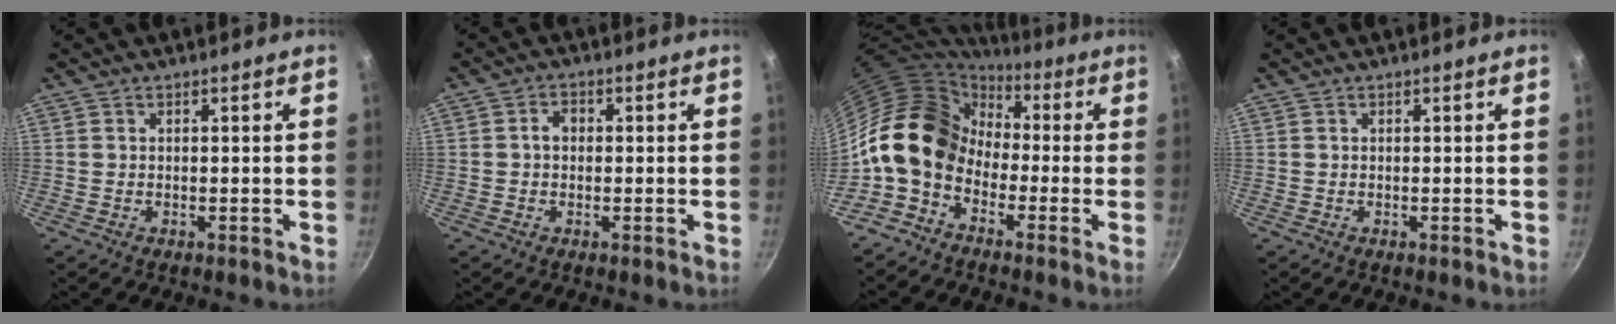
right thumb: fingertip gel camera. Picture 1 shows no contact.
{"total": 2.6, "force": [0.0, 2.0, 1.6], "torque": [-0.017, 0.010, -0.003]}
{"total": 13.9, "force": [-2.0, 10.5, 8.8], "torque": [-0.123, 0.037, -0.061]}
{"total": 0.0}